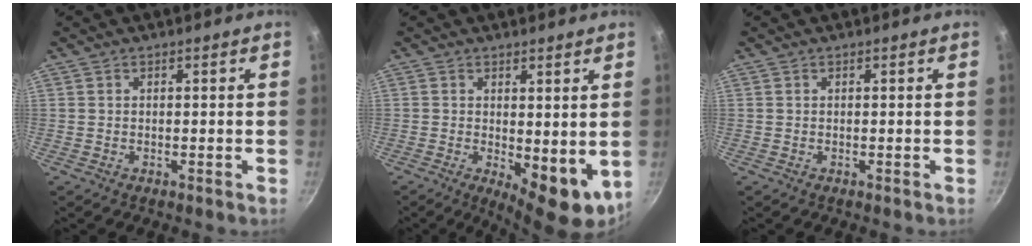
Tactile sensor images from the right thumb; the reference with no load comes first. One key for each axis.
{"total": 9.0, "fx": -0.2, "fy": 4.1, "fz": 8.0, "tx": -0.091, "ty": -0.013, "tz": 0.009}
{"total": 0.0}